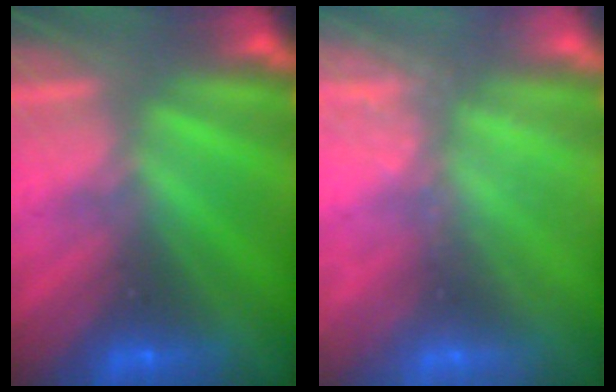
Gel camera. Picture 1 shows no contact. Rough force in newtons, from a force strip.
{"total": 2.6}